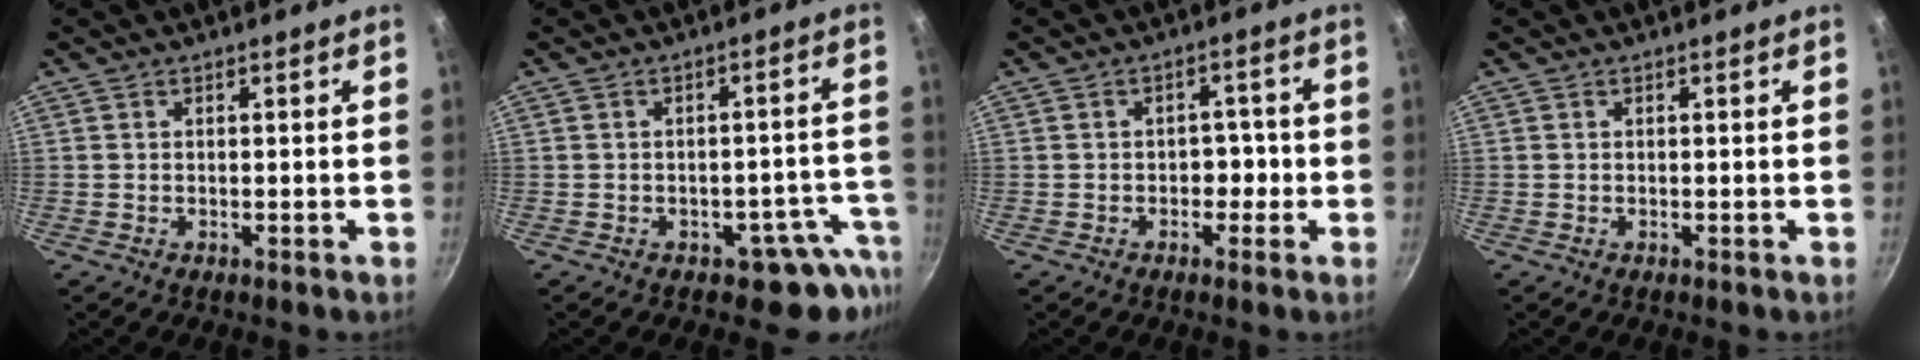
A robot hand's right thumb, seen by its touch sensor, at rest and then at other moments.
{"total": 7.9, "force": [-4.7, 5.1, 3.7], "torque": [0.032, 0.056, -0.044]}
{"total": 3.4, "force": [-0.9, 2.7, 1.9], "torque": [0.012, 0.017, -0.015]}
{"total": 0.0}